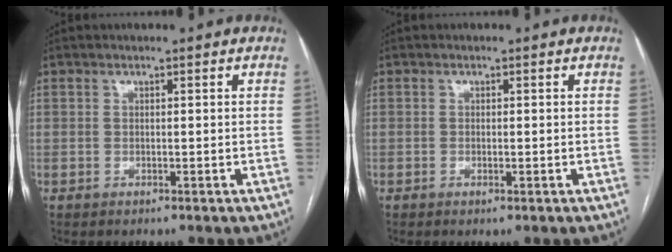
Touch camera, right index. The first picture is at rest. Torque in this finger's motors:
{"motor_torque": [0.20, 0.04, 0.00, 0.00]}